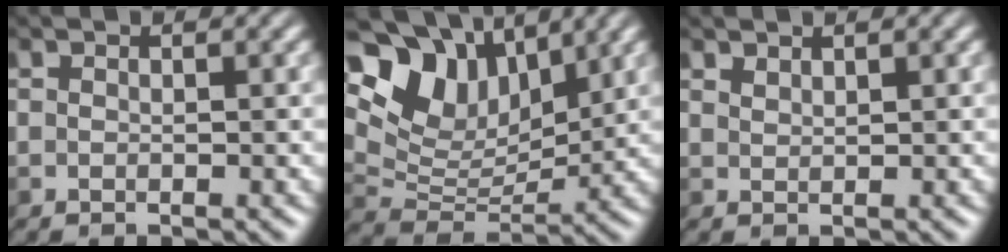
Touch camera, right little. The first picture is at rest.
{"total": 9.9, "force": [5.7, 5.7, 5.7], "torque": [-0.115, 0.011, 0.105]}
{"total": 0.9, "force": [0.9, 0.1, -0.1], "torque": [-0.001, 0.001, 0.020]}